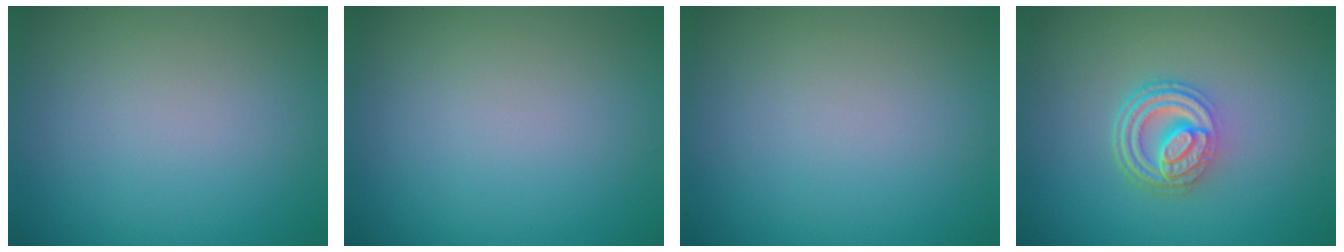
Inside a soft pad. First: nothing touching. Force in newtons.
{"total": 0.0}
{"total": 0.0}
{"total": 4.8, "press": 3.4, "slide": 3.4}